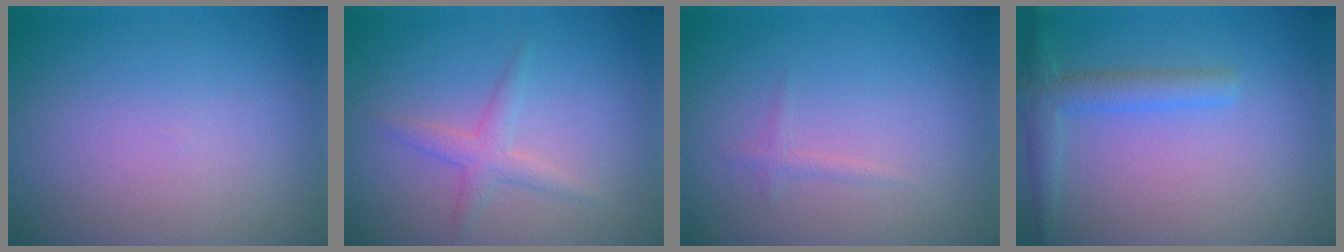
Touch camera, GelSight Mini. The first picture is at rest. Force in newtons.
{"total": 1.9, "press": 1.9, "slide": 0.0}
{"total": 0.7, "press": 0.7, "slide": 0.0}
{"total": 1.7, "press": 1.7, "slide": 0.1}